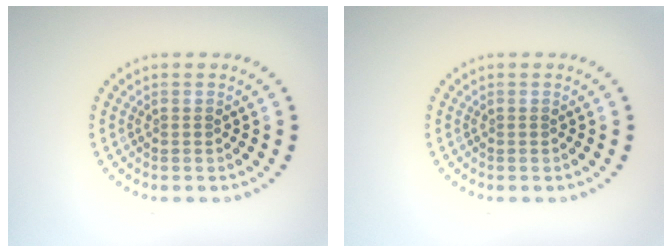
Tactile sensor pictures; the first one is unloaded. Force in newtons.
{"total": 0.0}